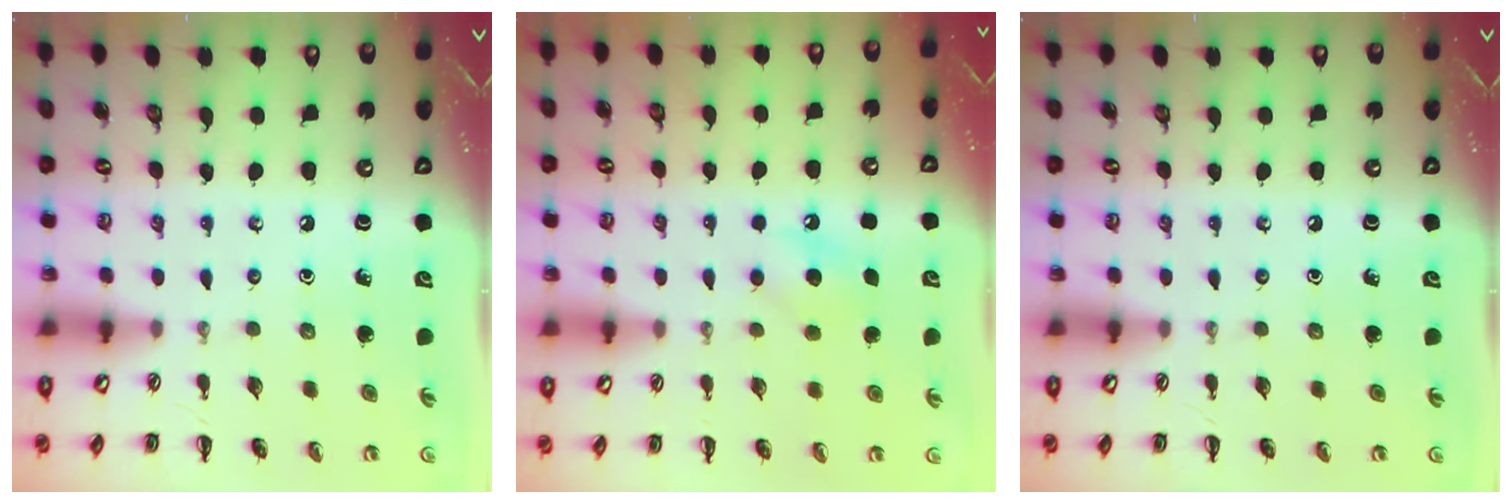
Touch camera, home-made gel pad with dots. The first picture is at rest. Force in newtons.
{"total": 7.6, "press": 7.4, "slide": 1.8}
{"total": 0.0}